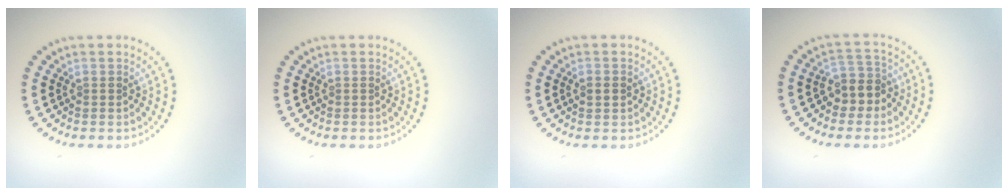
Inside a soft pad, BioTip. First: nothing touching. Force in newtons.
{"total": 0.0}
{"total": 1.5, "press": 1.4, "slide": 0.2}
{"total": 2.8, "press": 2.5, "slide": 1.3}